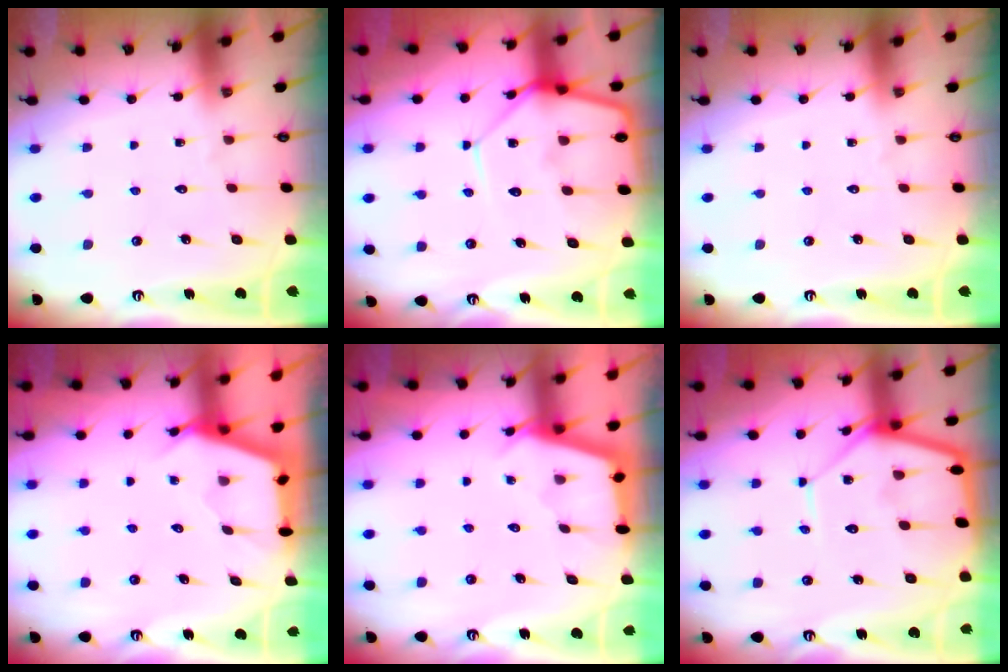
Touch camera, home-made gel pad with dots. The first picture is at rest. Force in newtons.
{"total": 10.8, "press": 10.8, "slide": 1.0}
{"total": 0.0}
{"total": 2.5, "press": 2.5, "slide": 0.4}
{"total": 2.8, "press": 2.8, "slide": 0.3}
{"total": 12.6, "press": 12.5, "slide": 1.1}